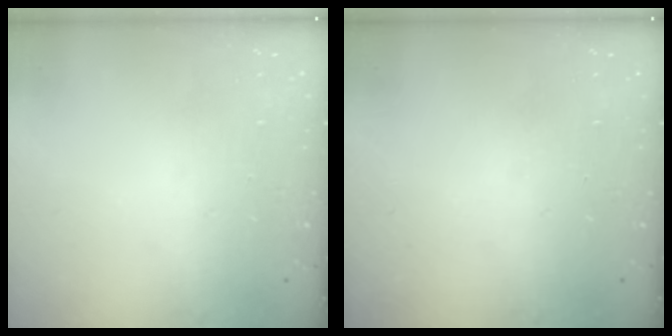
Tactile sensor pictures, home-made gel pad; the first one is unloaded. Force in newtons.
{"total": 0.0}